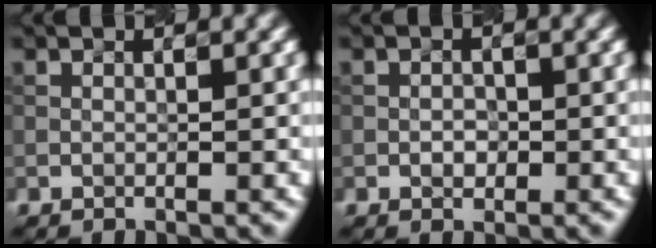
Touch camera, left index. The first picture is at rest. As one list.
[{"total": 0.7, "force": [-0.4, 0.5, 0.2], "torque": [-0.005, 0.004, 0.000]}]